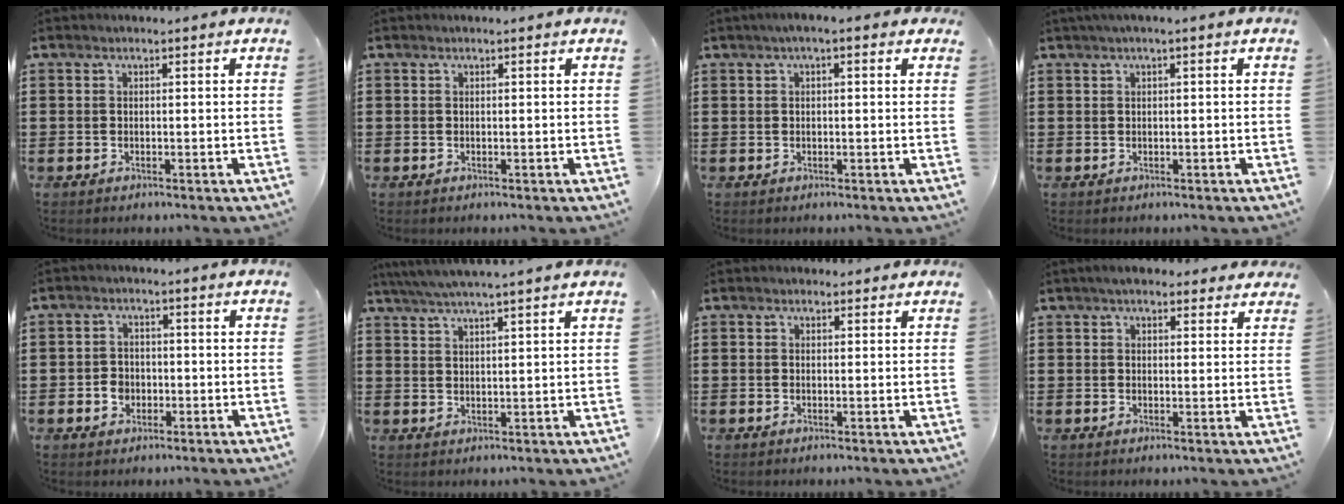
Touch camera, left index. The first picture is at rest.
{"total": 0.0}
{"total": 1.9, "force": [0.6, 0.4, 1.8], "torque": [-0.033, 0.006, 0.009]}
{"total": 1.1, "force": [0.2, 0.0, 1.1], "torque": [-0.018, -0.003, 0.005]}
{"total": 2.6, "force": [-0.9, 2.2, 1.1], "torque": [-0.026, 0.004, -0.019]}
{"total": 4.0, "force": [3.6, -0.6, 1.7], "torque": [-0.042, -0.009, 0.064]}
{"total": 0.9, "force": [0.7, 0.5, 0.2], "torque": [-0.006, 0.004, 0.013]}
{"total": 3.8, "force": [3.1, 1.3, 1.7], "torque": [-0.041, 0.004, 0.057]}